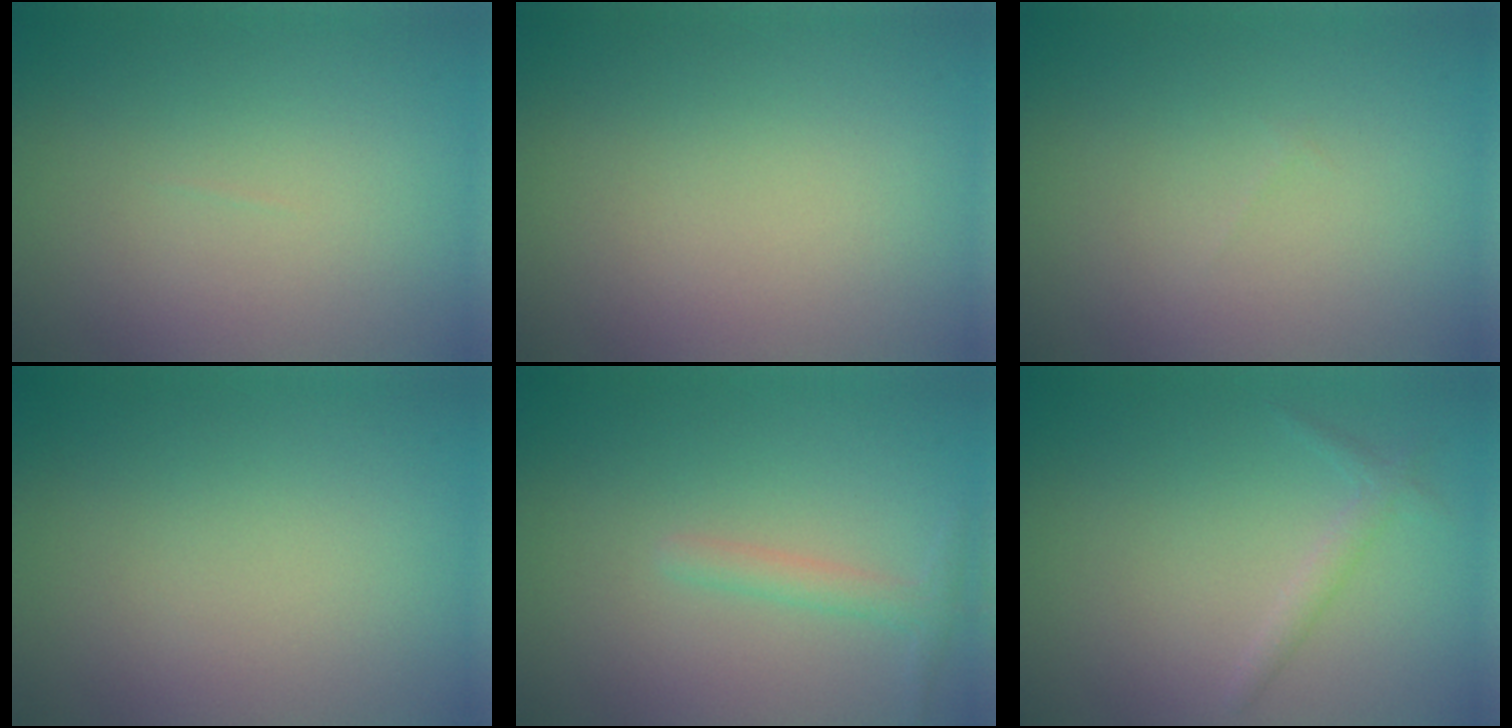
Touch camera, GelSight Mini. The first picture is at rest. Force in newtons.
{"total": 0.0}
{"total": 0.0}
{"total": 0.0}
{"total": 1.5, "press": 1.5, "slide": 0.0}
{"total": 1.1, "press": 1.1, "slide": 0.0}